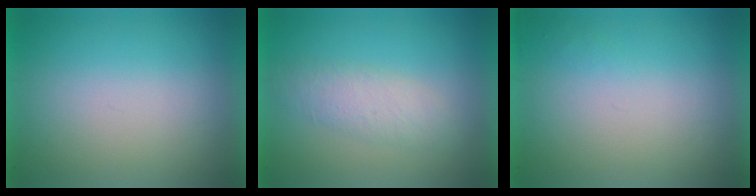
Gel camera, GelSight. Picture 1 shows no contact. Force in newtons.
{"total": 1.8}
{"total": 1.1}